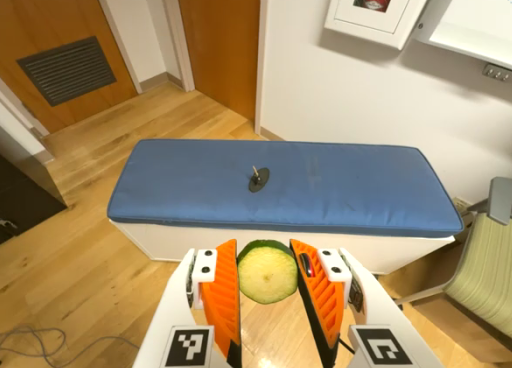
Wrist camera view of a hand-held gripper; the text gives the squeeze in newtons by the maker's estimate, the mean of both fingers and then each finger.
{"total": 8.9, "left": 8.6, "right": 9.2}